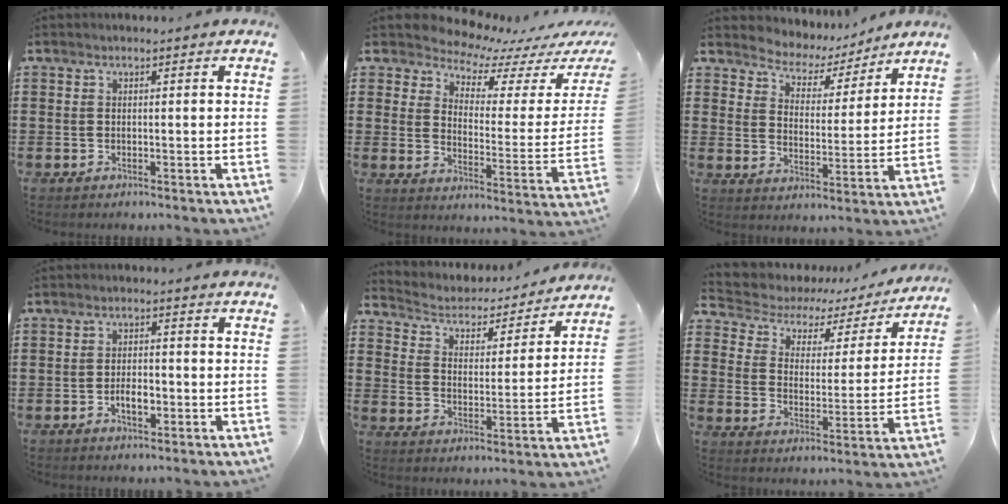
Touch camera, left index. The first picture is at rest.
{"total": 6.0, "force": [5.9, 1.0, 0.7], "torque": [-0.043, -0.053, 0.100]}
{"total": 4.6, "force": [4.4, 1.1, 0.0], "torque": [-0.030, -0.033, 0.072]}
{"total": 3.3, "force": [-1.0, 1.5, 2.7], "torque": [-0.042, 0.001, -0.020]}
{"total": 3.2, "force": [3.0, 0.9, 0.5], "torque": [-0.032, -0.029, 0.042]}
{"total": 3.8, "force": [2.4, 2.6, 1.6], "torque": [-0.050, -0.018, 0.030]}